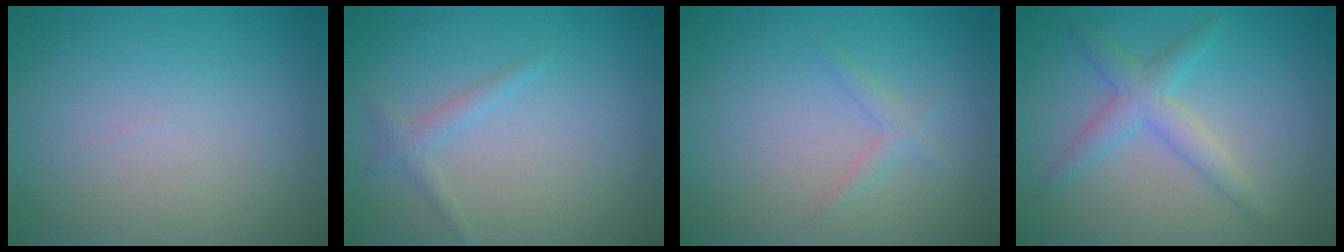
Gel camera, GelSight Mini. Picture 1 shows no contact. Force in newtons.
{"total": 1.2, "press": 1.2, "slide": 0.1}
{"total": 1.1, "press": 1.1, "slide": 0.0}
{"total": 2.8, "press": 2.8, "slide": 0.1}